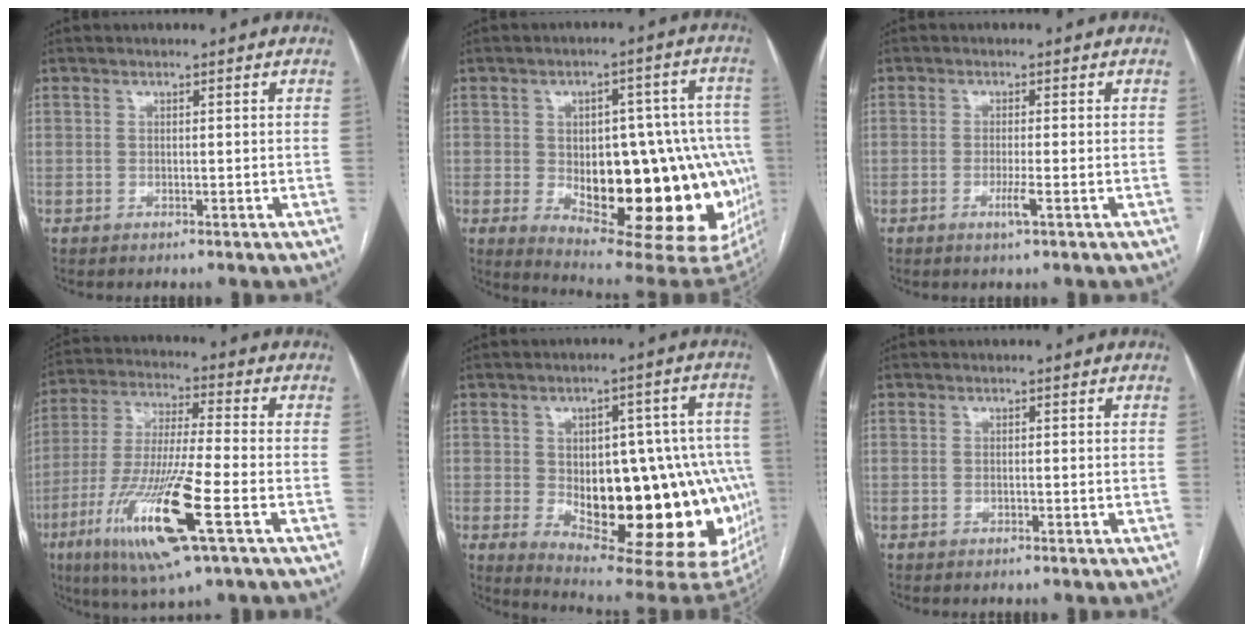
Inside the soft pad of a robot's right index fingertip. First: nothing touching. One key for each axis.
{"total": 25.2, "fx": -3.8, "fy": 9.7, "fz": 22.9, "tx": -0.234, "ty": 0.016, "tz": -0.027}
{"total": 2.3, "fx": -0.9, "fy": -0.3, "fz": 2.1, "tx": -0.040, "ty": -0.006, "tz": -0.017}
{"total": 16.9, "fx": -6.8, "fy": 1.0, "fz": 15.5, "tx": -0.322, "ty": -0.030, "tz": -0.123}
{"total": 24.9, "fx": -3.6, "fy": 10.1, "fz": 22.4, "tx": -0.236, "ty": 0.014, "tz": -0.025}
{"total": 0.0}